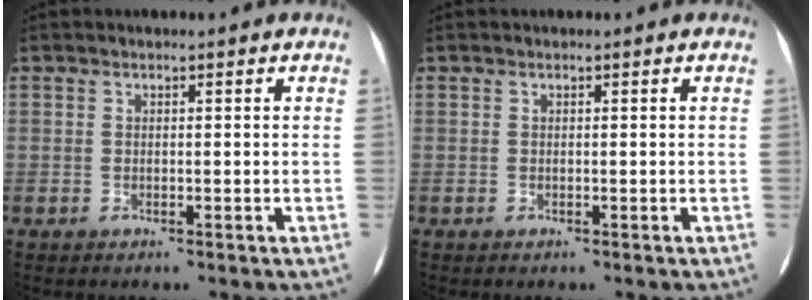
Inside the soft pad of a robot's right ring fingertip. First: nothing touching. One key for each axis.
{"total": 0.0}